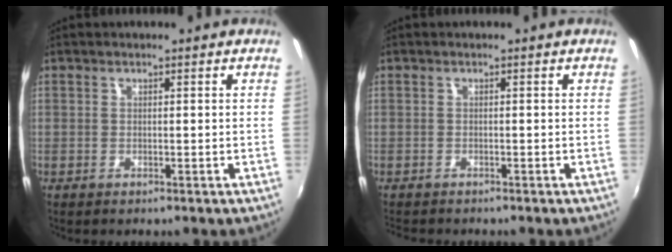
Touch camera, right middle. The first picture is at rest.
{"total": 2.3, "force": [-2.2, 0.5, 0.6], "torque": [-0.019, -0.015, -0.037]}